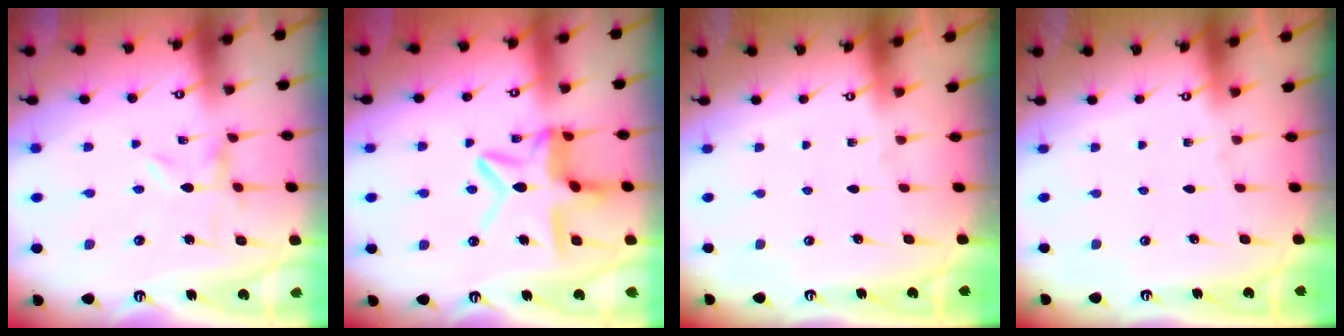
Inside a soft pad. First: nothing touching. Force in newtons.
{"total": 13.7, "press": 13.6, "slide": 1.3}
{"total": 0.0}
{"total": 0.0}